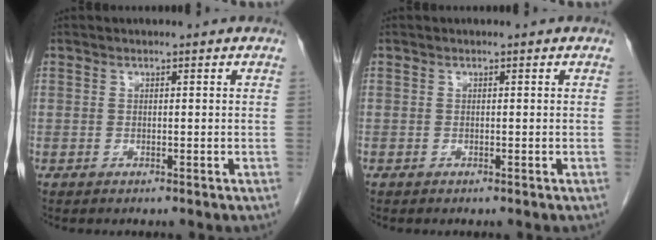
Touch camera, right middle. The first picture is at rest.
{"total": 0.0}